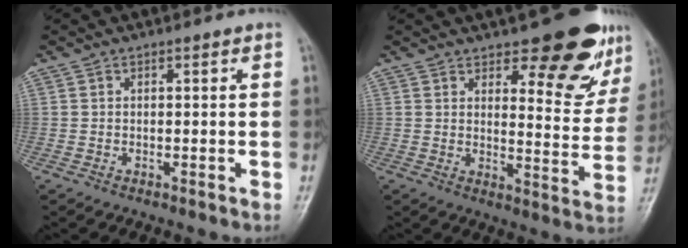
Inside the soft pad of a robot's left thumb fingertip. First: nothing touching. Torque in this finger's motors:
{"motor_torque": [0.15, 0.60, -0.10, -0.28, 0.08]}